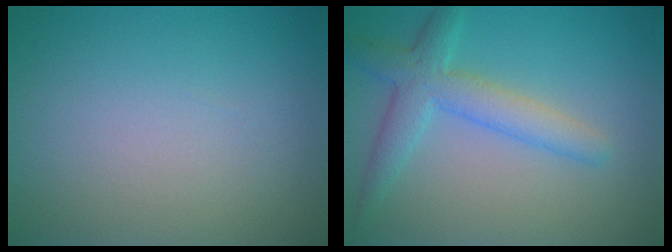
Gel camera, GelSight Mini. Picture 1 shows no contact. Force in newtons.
{"total": 4.0, "press": 4.0, "slide": 0.2}